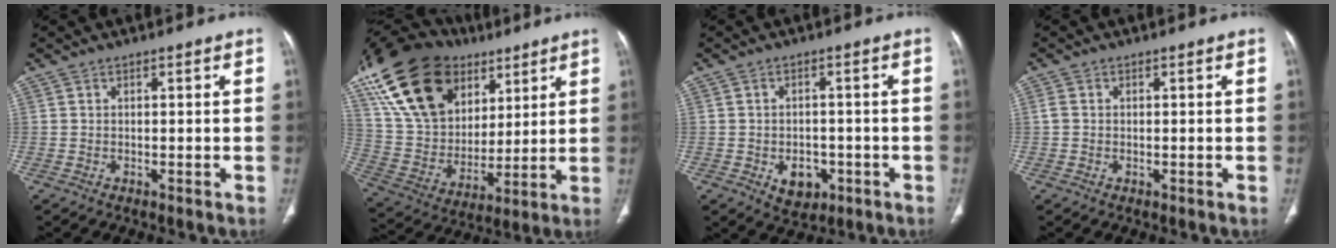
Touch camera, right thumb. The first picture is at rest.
{"total": 26.7, "force": [13.1, 17.8, 15.0], "torque": [-0.270, -0.002, 0.240]}
{"total": 5.6, "force": [-2.0, 4.1, 3.3], "torque": [-0.028, 0.009, -0.019]}
{"total": 1.1, "force": [0.0, 0.9, 0.7], "torque": [-0.018, -0.001, -0.002]}